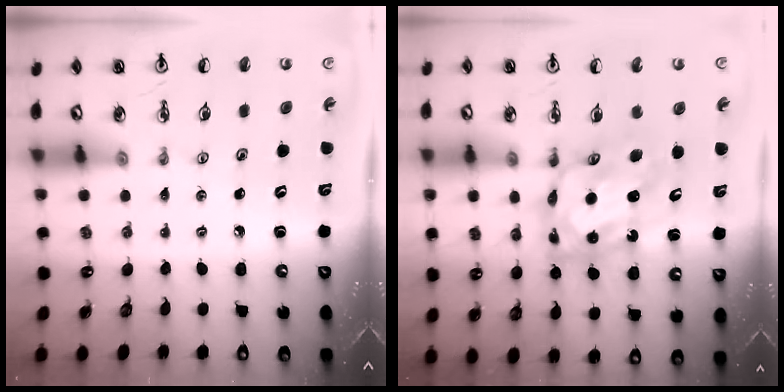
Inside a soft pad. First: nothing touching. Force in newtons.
{"total": 10.7, "press": 10.6, "slide": 1.1}